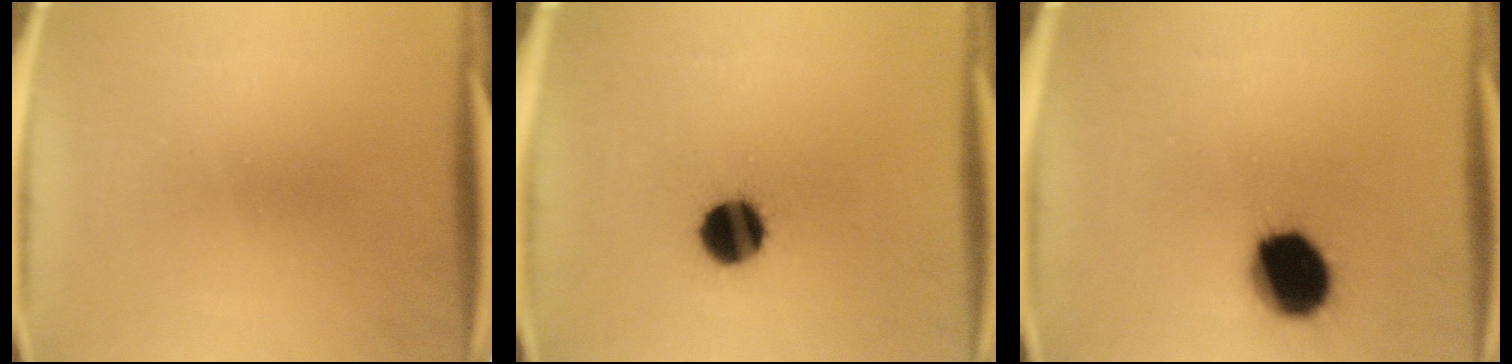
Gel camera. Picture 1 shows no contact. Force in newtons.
{"total": 10.3}
{"total": 15.8}